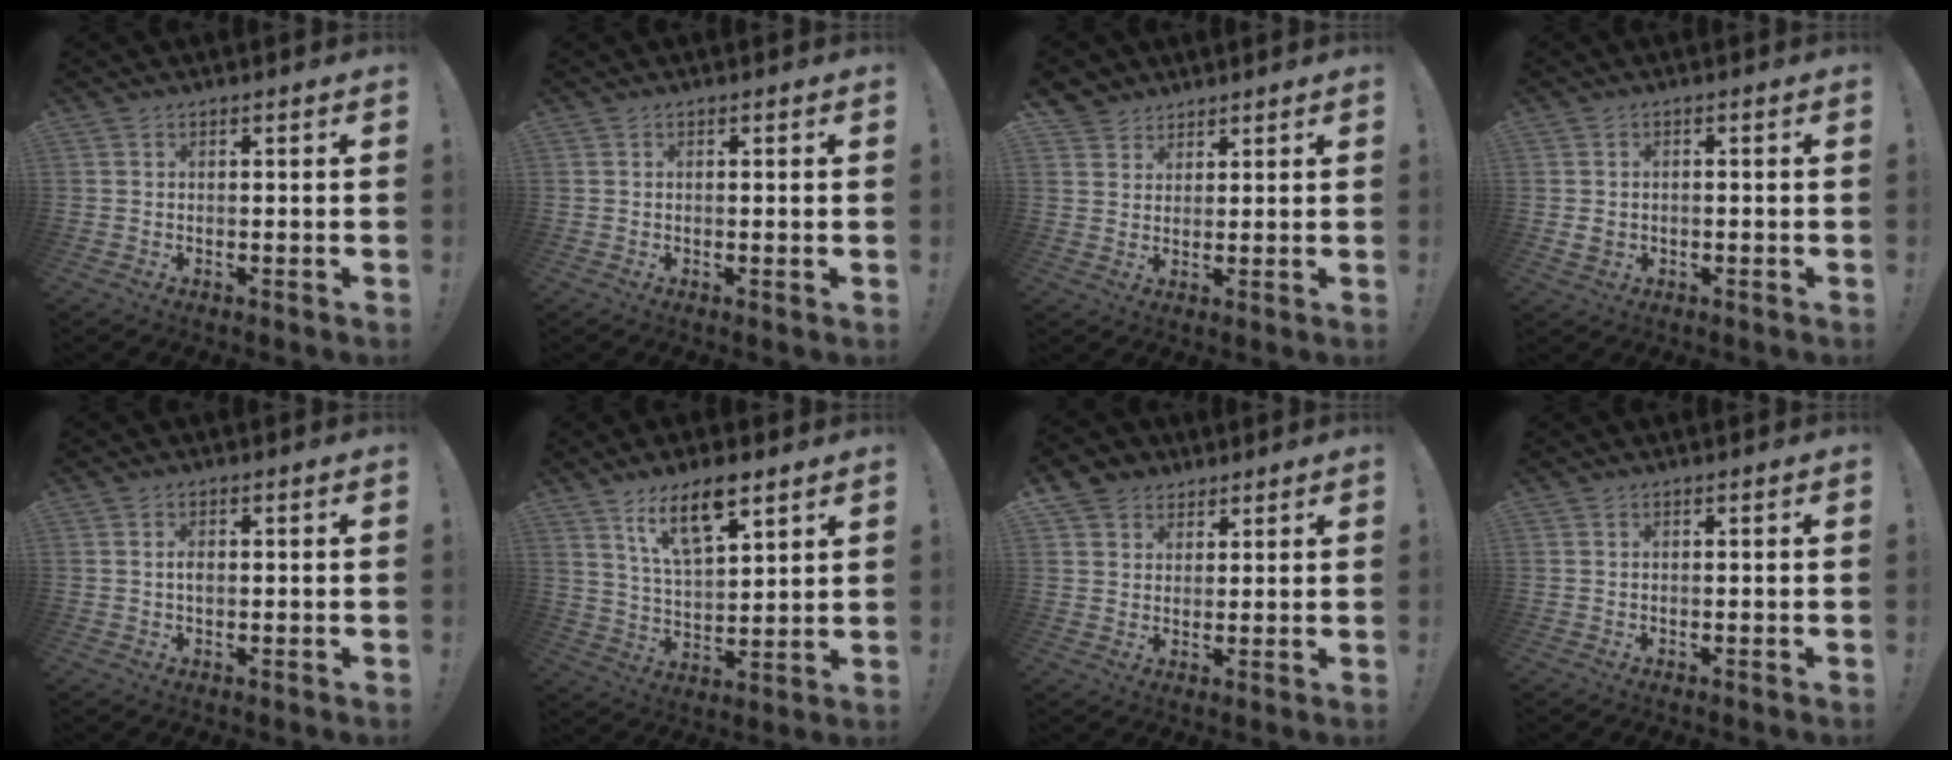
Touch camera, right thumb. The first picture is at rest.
{"total": 0.6, "force": [0.1, -0.2, 0.6], "torque": [-0.006, -0.004, 0.001]}
{"total": 4.4, "force": [3.3, 2.9, 0.0], "torque": [0.004, -0.026, 0.062]}
{"total": 2.2, "force": [-0.5, 1.8, 1.1], "torque": [-0.012, 0.003, -0.008]}
{"total": 1.3, "force": [-0.1, 1.0, 0.8], "torque": [-0.024, 0.007, -0.001]}
{"total": 12.4, "force": [8.1, 4.7, 8.1], "torque": [-0.137, -0.038, 0.141]}
{"total": 6.2, "force": [3.5, 5.0, 1.1], "torque": [-0.010, -0.022, 0.068]}
{"total": 0.0}